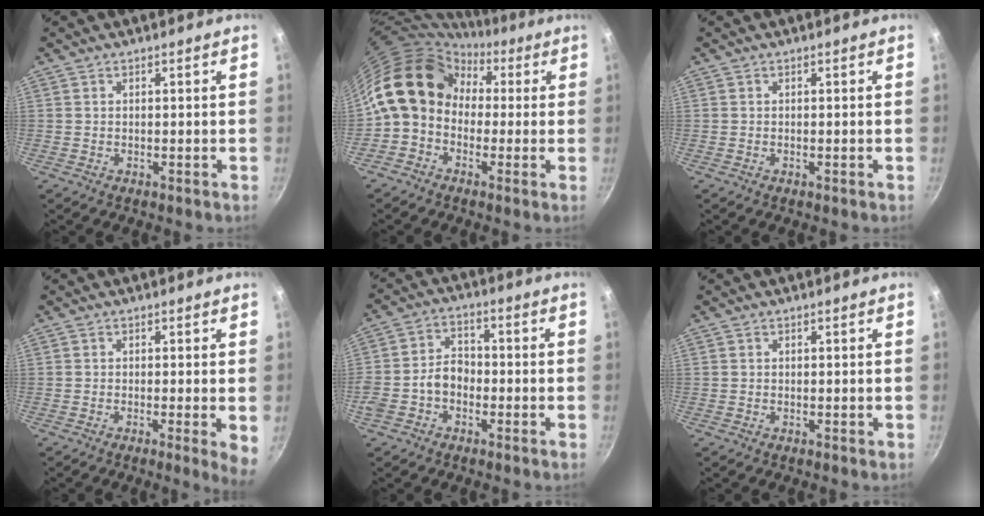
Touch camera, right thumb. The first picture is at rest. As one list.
[{"total": 13.7, "force": [1.0, 11.1, 7.9], "torque": [-0.105, 0.036, -0.010]}, {"total": 0.0}, {"total": 3.9, "force": [-0.5, 0.5, 3.9], "torque": [-0.045, -0.007, -0.009]}, {"total": 7.1, "force": [-2.5, 5.3, 4.1], "torque": [-0.056, 0.035, -0.055]}, {"total": 0.0}]